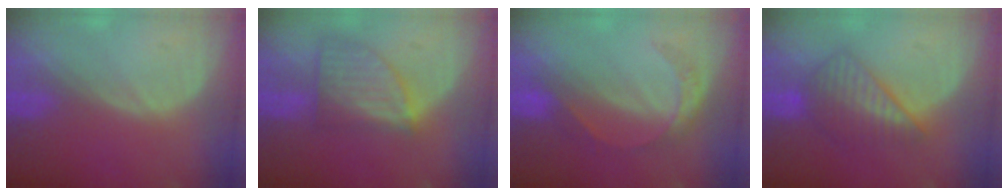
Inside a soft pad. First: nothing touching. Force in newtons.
{"total": 7.5, "press": 6.8, "slide": 3.1}
{"total": 4.5, "press": 4.5, "slide": 0.2}
{"total": 6.4, "press": 6.3, "slide": 0.7}